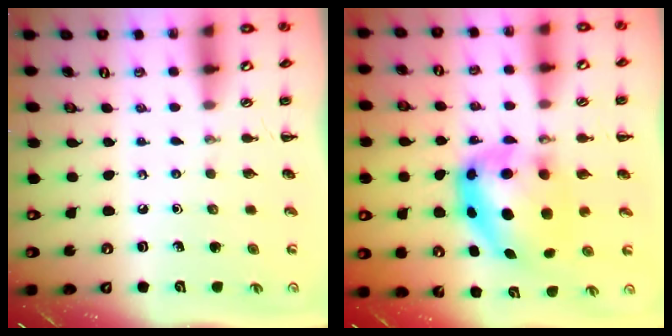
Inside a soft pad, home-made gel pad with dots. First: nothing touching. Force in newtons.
{"total": 8.7, "press": 8.4, "slide": 2.0}